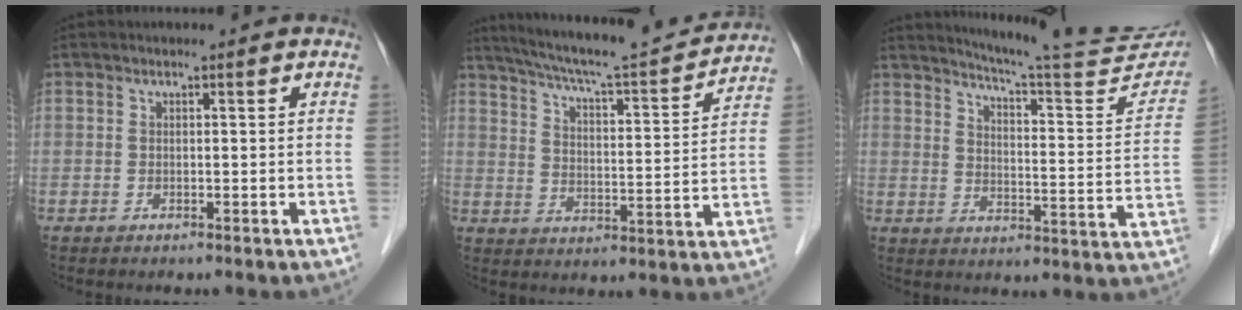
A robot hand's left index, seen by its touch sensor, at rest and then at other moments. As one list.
[{"total": 17.9, "force": [16.5, 0.8, 6.9], "torque": [-0.118, -0.008, 0.238]}, {"total": 20.8, "force": [19.1, 1.1, 8.0], "torque": [-0.112, -0.072, 0.234]}]